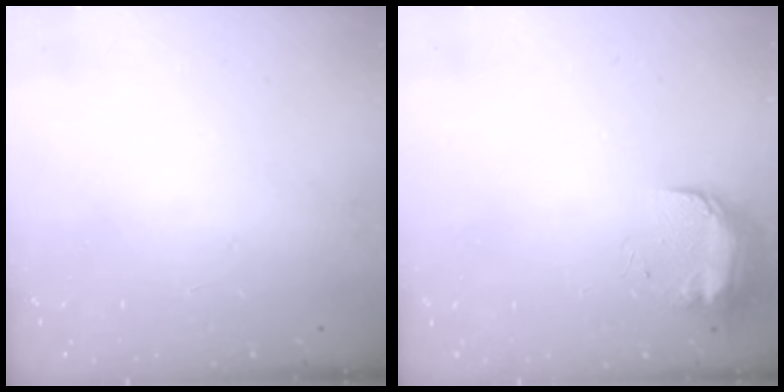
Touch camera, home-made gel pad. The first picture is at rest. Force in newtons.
{"total": 8.9, "press": 8.9, "slide": 0.8}